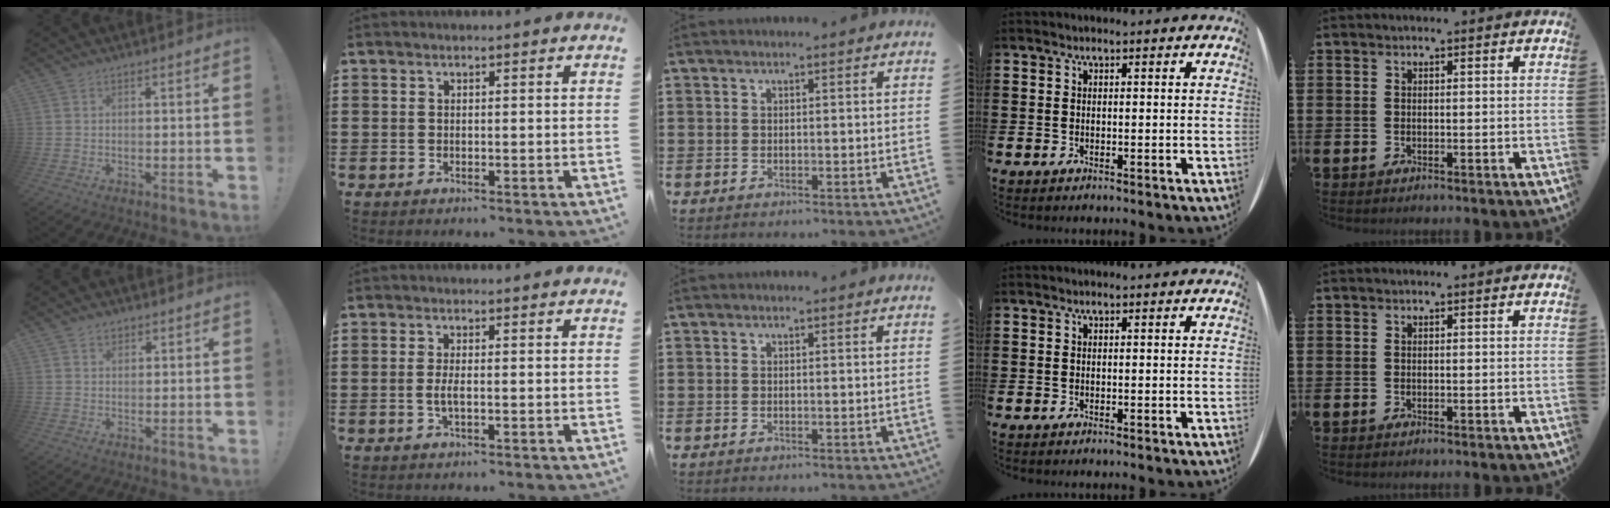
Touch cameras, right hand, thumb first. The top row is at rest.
{"thumb": {"total": 1.9, "force": [1.2, 1.4, 0.5], "torque": [-0.003, -0.003, 0.021]}, "index": {"total": 2.2, "force": [-0.4, 0.4, 2.2], "torque": [-0.053, -0.008, -0.012]}}